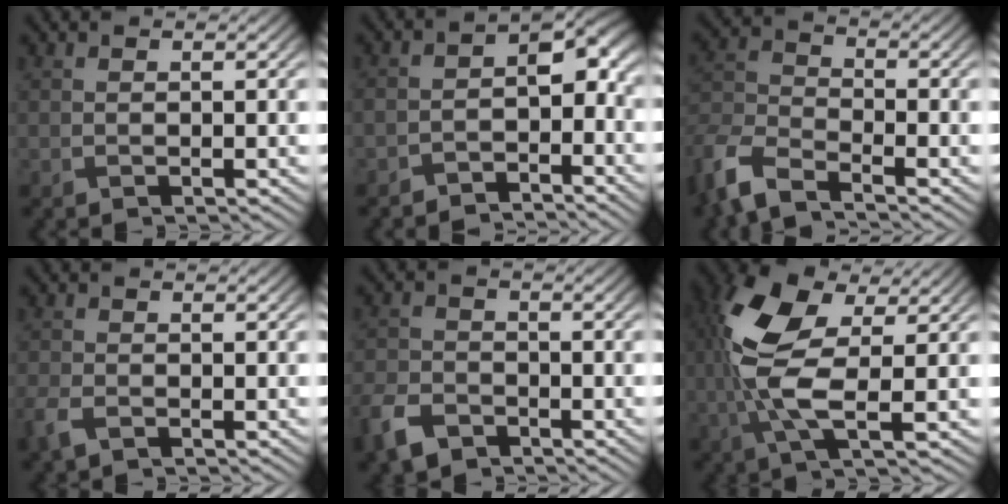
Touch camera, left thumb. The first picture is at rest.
{"total": 5.8, "force": [-3.5, 2.7, 3.9], "torque": [-0.049, -0.004, -0.071]}
{"total": 7.6, "force": [-6.2, 2.5, 3.6], "torque": [-0.088, -0.014, -0.141]}
{"total": 2.9, "force": [-1.9, 1.4, 1.6], "torque": [-0.045, -0.013, -0.046]}
{"total": 5.2, "force": [-3.7, 3.0, 2.2], "torque": [-0.058, -0.010, -0.083]}
{"total": 11.0, "force": [1.6, 5.4, 9.5], "torque": [-0.228, 0.005, 0.025]}